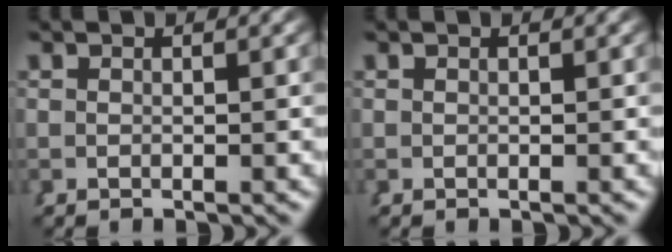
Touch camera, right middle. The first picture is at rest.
{"total": 0.0}